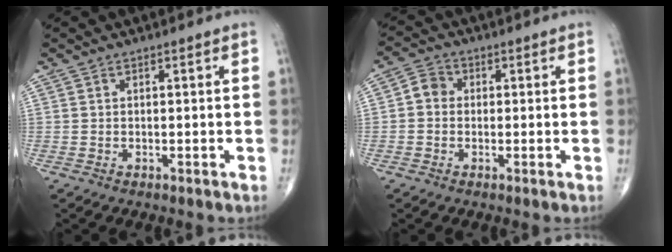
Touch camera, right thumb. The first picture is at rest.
{"total": 3.9, "force": [-0.1, 3.4, 1.8], "torque": [-0.018, 0.011, -0.012]}